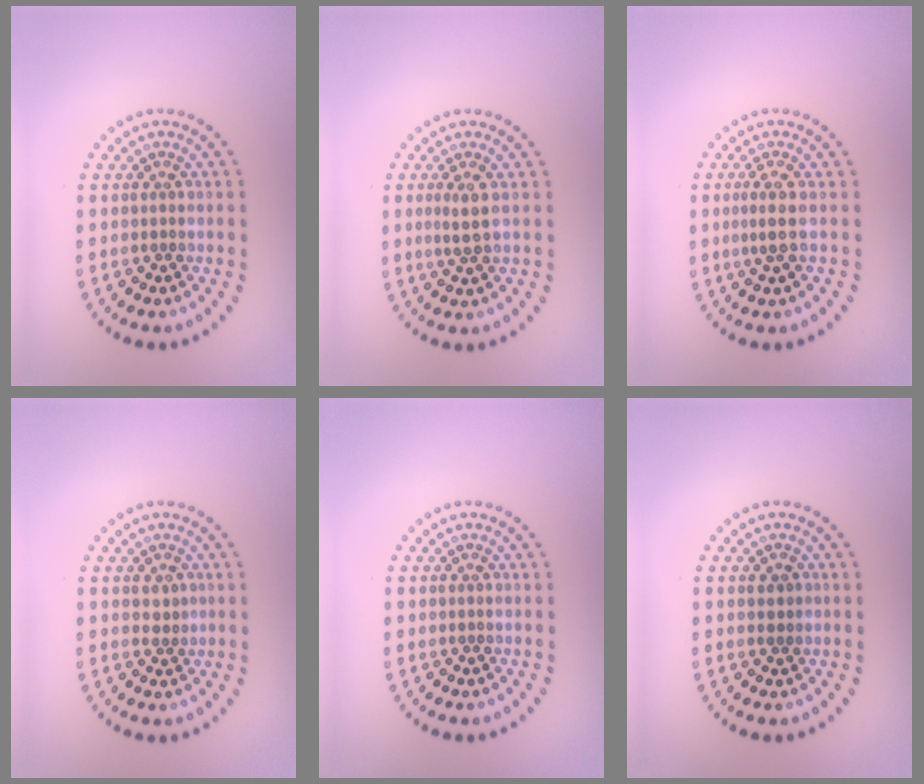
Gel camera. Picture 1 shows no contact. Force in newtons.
{"total": 1.8, "press": 1.4, "slide": 1.1}
{"total": 2.0, "press": 1.5, "slide": 1.4}
{"total": 1.0, "press": 0.9, "slide": 0.4}
{"total": 0.0}
{"total": 0.9, "press": 0.9, "slide": 0.2}